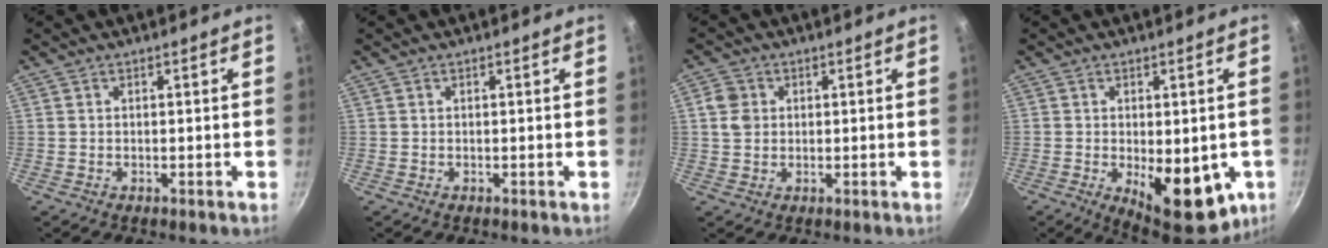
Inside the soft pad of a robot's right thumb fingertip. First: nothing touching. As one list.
[{"total": 0.0}, {"total": 4.3, "force": [0.8, 3.7, 2.2], "torque": [-0.029, 0.002, 0.009]}, {"total": 14.9, "force": [-3.6, 7.2, 12.5], "torque": [-0.128, -0.014, -0.032]}]